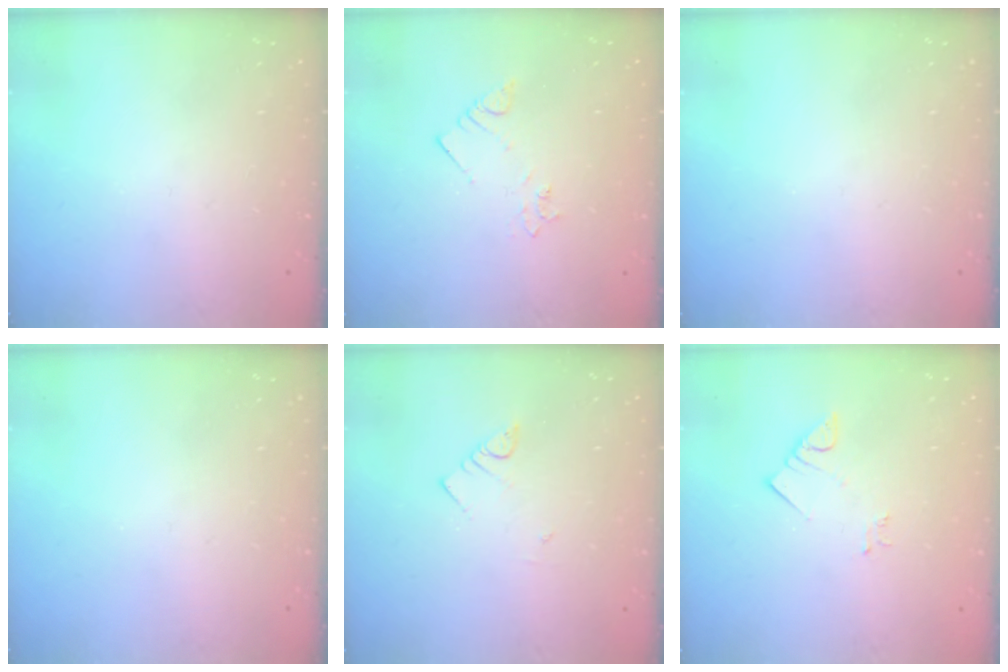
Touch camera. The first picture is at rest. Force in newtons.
{"total": 2.1, "press": 2.1, "slide": 0.4}
{"total": 0.0}
{"total": 0.0}
{"total": 3.2, "press": 3.2, "slide": 0.3}
{"total": 3.2, "press": 3.2, "slide": 0.4}